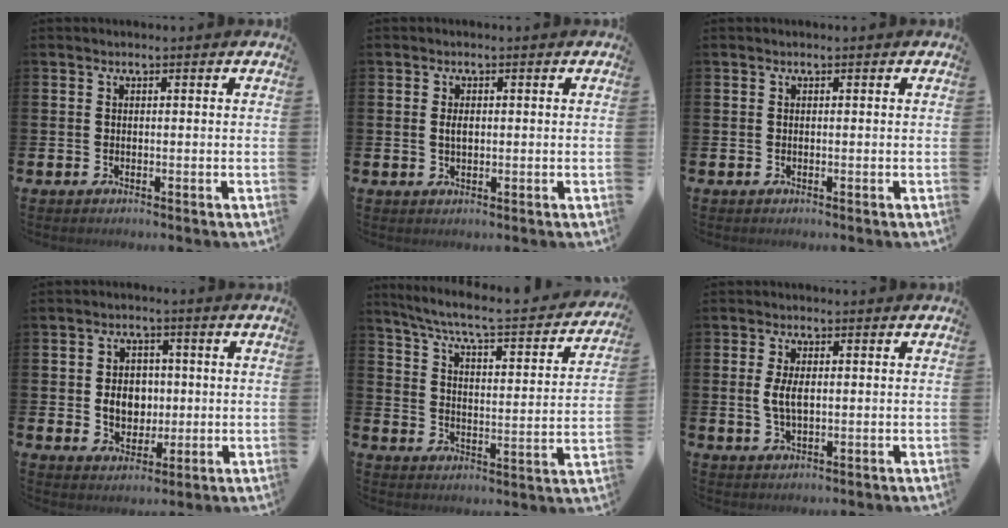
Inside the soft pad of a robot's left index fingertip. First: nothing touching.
{"total": 1.6, "force": [0.2, 0.9, 1.3], "torque": [-0.013, -0.001, -0.001]}
{"total": 0.0}
{"total": 4.8, "force": [0.2, 4.1, 2.5], "torque": [-0.038, 0.006, -0.005]}
{"total": 6.4, "force": [5.5, 0.8, 3.1], "torque": [-0.086, -0.043, 0.086]}
{"total": 3.6, "force": [0.4, 1.8, 3.1], "torque": [-0.056, 0.005, 0.004]}